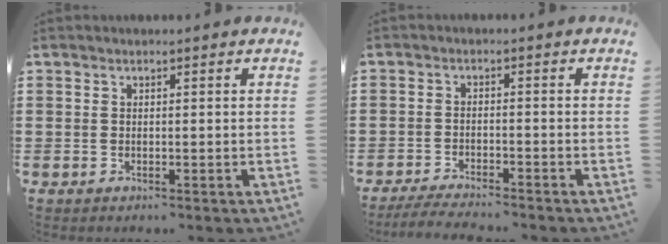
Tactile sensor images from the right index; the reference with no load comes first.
{"total": 3.3, "force": [-3.1, 0.0, 0.9], "torque": [-0.021, -0.003, -0.065]}